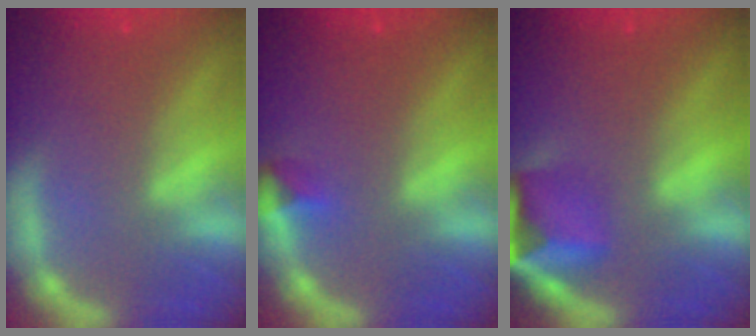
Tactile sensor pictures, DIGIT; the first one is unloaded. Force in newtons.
{"total": 1.4}
{"total": 6.0}